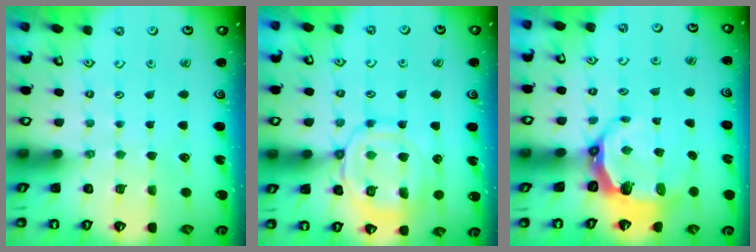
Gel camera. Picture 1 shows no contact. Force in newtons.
{"total": 13.7, "press": 13.7, "slide": 1.3}
{"total": 5.7, "press": 4.2, "slide": 3.8}